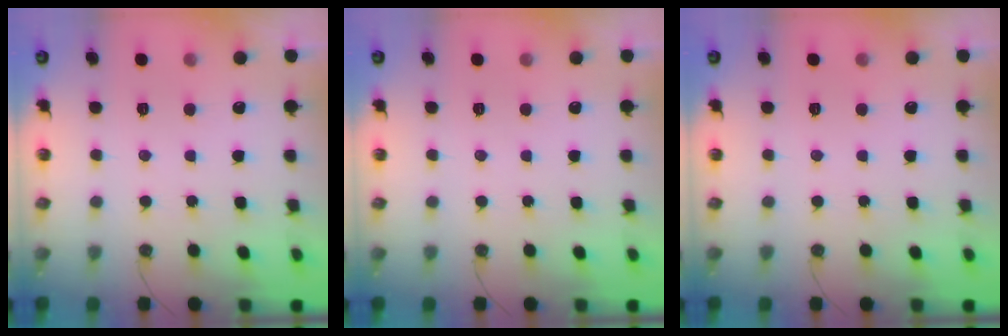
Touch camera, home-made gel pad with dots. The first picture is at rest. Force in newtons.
{"total": 0.0}
{"total": 0.0}